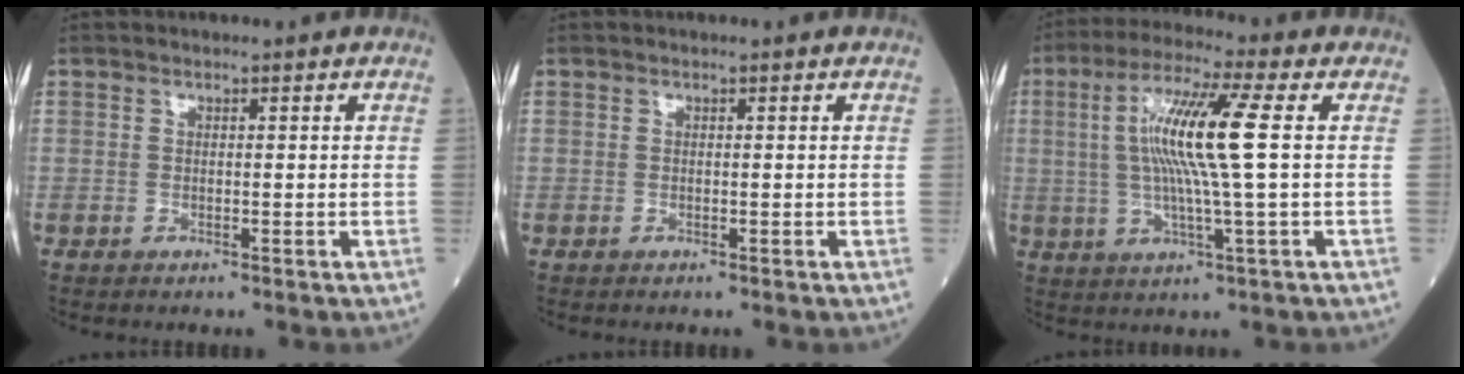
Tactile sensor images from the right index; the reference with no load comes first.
{"total": 0.0}
{"total": 11.7, "force": [1.5, -0.6, 11.6], "torque": [-0.228, 0.008, 0.024]}